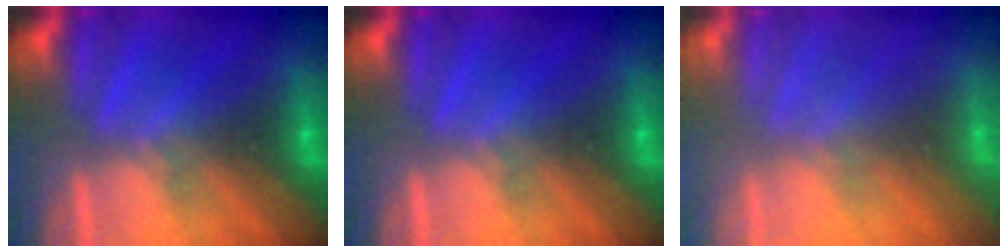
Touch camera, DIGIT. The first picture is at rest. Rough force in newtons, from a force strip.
{"total": 0.0}
{"total": 4.0}